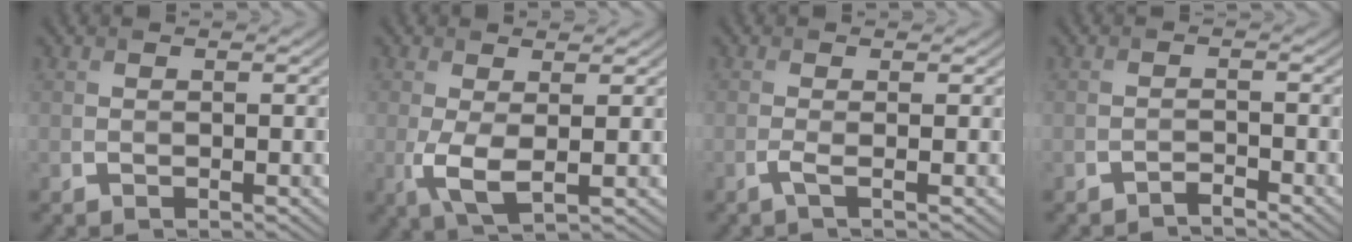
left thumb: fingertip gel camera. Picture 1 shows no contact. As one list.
[{"total": 4.2, "force": [-0.2, 1.5, 3.9], "torque": [-0.098, -0.008, -0.004]}, {"total": 1.6, "force": [-0.5, 0.2, 1.5], "torque": [-0.032, 0.001, -0.017]}, {"total": 1.3, "force": [-1.2, 0.1, 0.5], "torque": [-0.007, 0.002, -0.026]}]